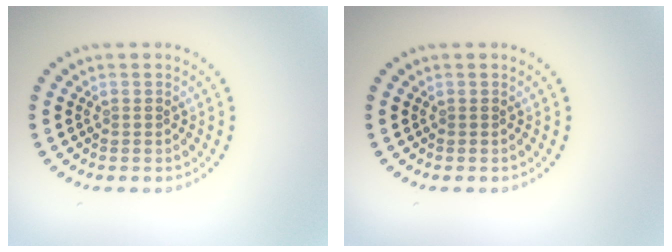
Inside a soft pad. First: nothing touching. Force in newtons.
{"total": 0.0}